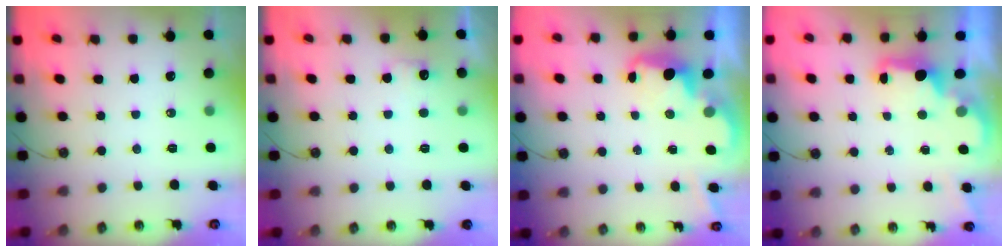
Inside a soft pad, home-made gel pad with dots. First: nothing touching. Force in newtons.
{"total": 5.4, "press": 5.3, "slide": 1.0}
{"total": 2.7, "press": 2.6, "slide": 0.4}
{"total": 2.3, "press": 2.2, "slide": 0.7}